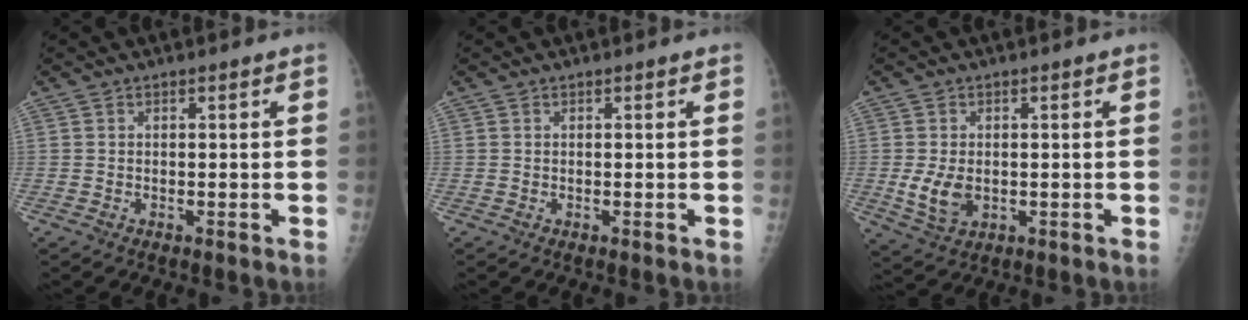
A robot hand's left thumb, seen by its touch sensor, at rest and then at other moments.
{"total": 0.0}
{"total": 5.8, "force": [-0.6, 4.0, 4.2], "torque": [-0.073, -0.009, -0.001]}